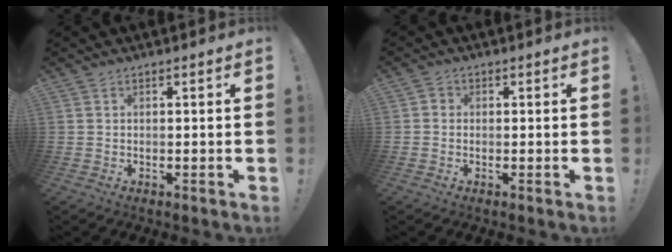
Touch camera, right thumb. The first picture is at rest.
{"total": 1.6, "force": [-0.5, 1.4, 0.7], "torque": [-0.016, 0.008, -0.009]}